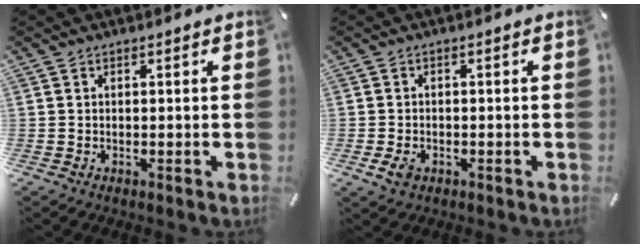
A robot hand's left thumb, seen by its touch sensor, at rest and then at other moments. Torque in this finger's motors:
{"motor_torque": [0.33, 1.13, 0.05, -0.03, 0.13]}